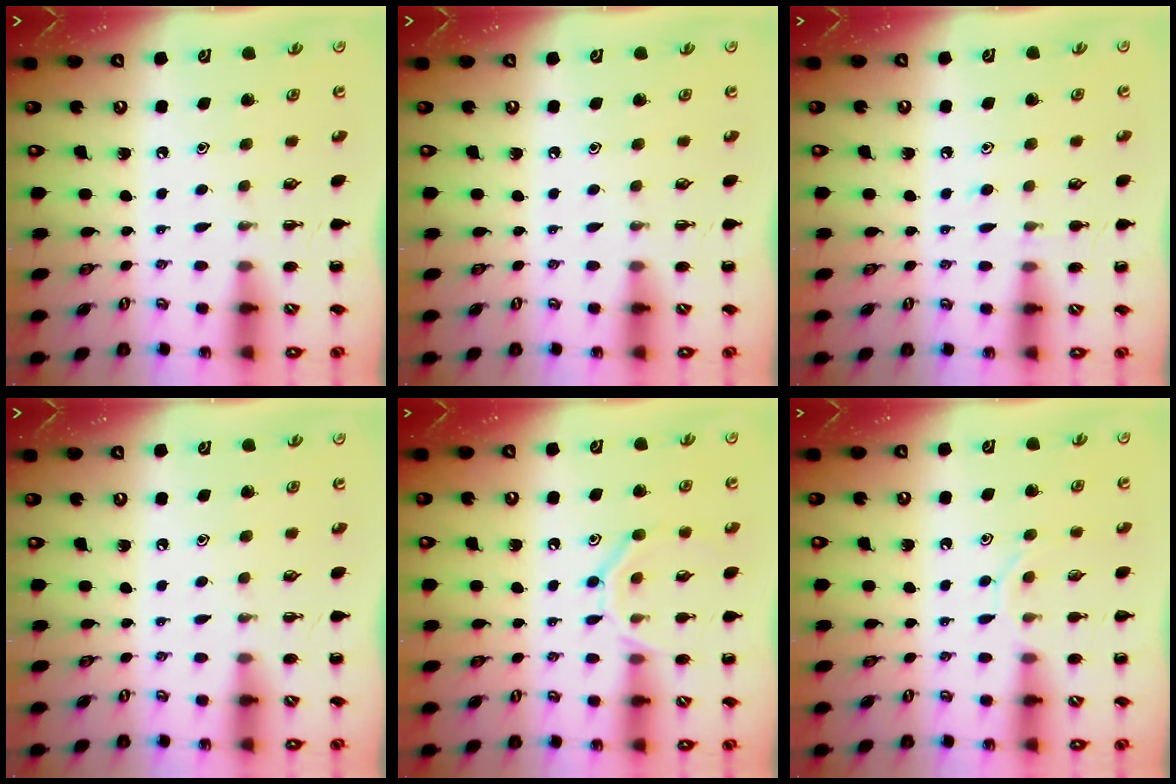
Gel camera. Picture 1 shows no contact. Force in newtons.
{"total": 0.0}
{"total": 5.1, "press": 4.8, "slide": 1.7}
{"total": 0.0}
{"total": 10.6, "press": 10.5, "slide": 1.5}
{"total": 7.6, "press": 7.5, "slide": 1.2}